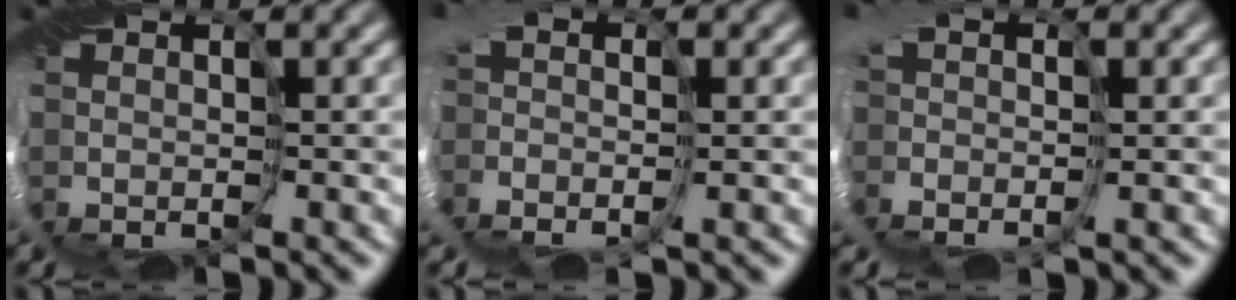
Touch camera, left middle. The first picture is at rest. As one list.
[{"total": 3.6, "force": [-1.1, 2.3, 2.6], "torque": [-0.038, 0.012, -0.021]}, {"total": 2.3, "force": [-0.4, 1.1, 1.9], "torque": [-0.032, 0.007, -0.015]}]